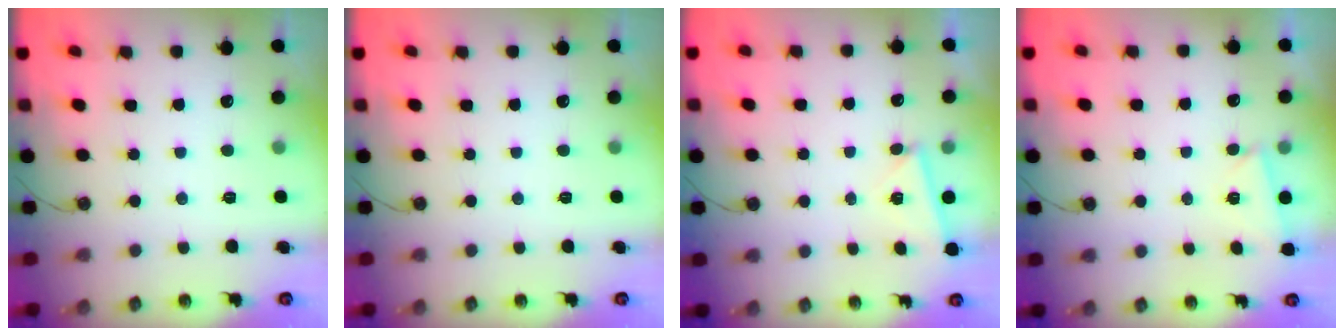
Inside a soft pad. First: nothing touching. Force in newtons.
{"total": 0.0}
{"total": 3.0, "press": 2.7, "slide": 1.4}
{"total": 2.4, "press": 2.3, "slide": 0.6}